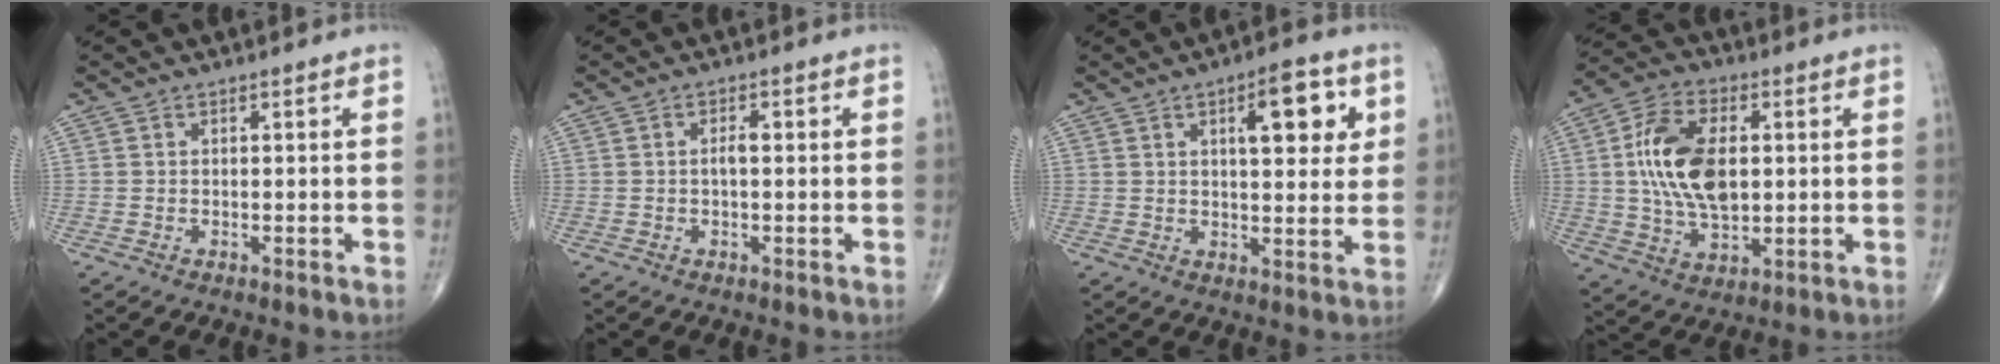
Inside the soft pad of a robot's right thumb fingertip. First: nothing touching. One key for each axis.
{"total": 2.0, "fx": 0.1, "fy": 0.7, "fz": 1.8, "tx": -0.035, "ty": 0.005, "tz": 0.000}
{"total": 10.7, "fx": 3.9, "fy": 4.2, "fz": 9.1, "tx": -0.098, "ty": -0.013, "tz": 0.052}
{"total": 15.3, "fx": 1.7, "fy": 8.6, "fz": 12.5, "tx": -0.229, "ty": 0.004, "tz": 0.032}